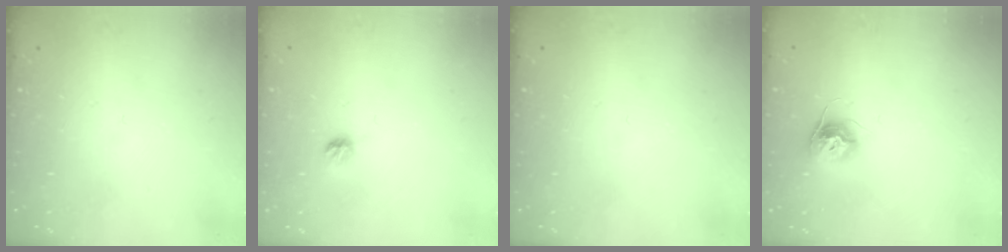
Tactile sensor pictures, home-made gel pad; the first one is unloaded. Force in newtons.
{"total": 4.4, "press": 4.4, "slide": 0.5}
{"total": 0.0}
{"total": 9.3, "press": 9.3, "slide": 0.5}